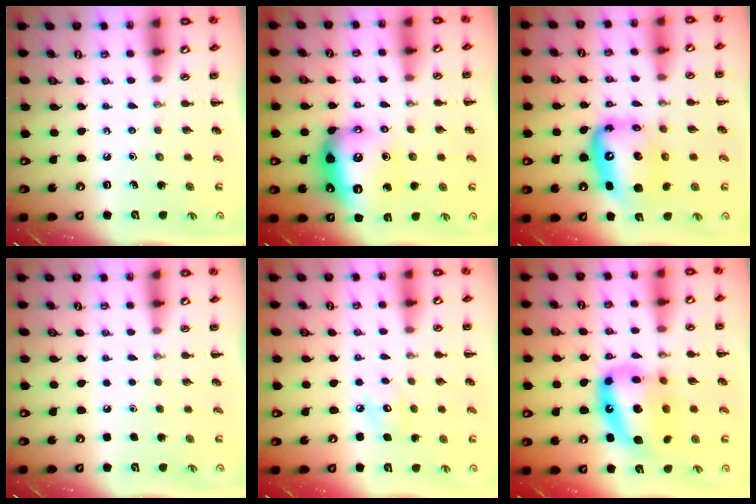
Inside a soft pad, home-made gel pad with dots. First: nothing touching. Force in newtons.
{"total": 14.1, "press": 14.0, "slide": 1.6}
{"total": 12.2, "press": 11.8, "slide": 3.1}
{"total": 1.8, "press": 1.8, "slide": 0.1}
{"total": 6.2, "press": 6.0, "slide": 1.3}
{"total": 16.8, "press": 16.3, "slide": 4.2}